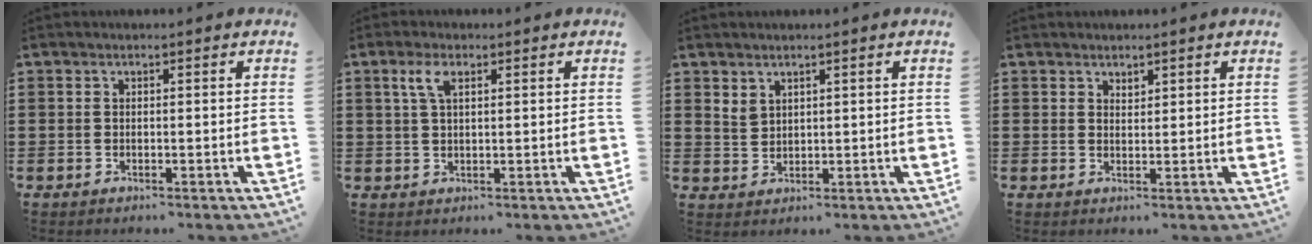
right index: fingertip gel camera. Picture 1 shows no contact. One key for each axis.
{"total": 3.3, "fx": 1.4, "fy": 1.2, "fz": 2.7, "tx": -0.059, "ty": 0.007, "tz": 0.023}
{"total": 2.2, "fx": 1.8, "fy": 1.1, "fz": 0.4, "tx": -0.012, "ty": 0.002, "tz": 0.036}
{"total": 1.4, "fx": 1.3, "fy": 0.5, "fz": 0.1, "tx": -0.003, "ty": 0.000, "tz": 0.025}